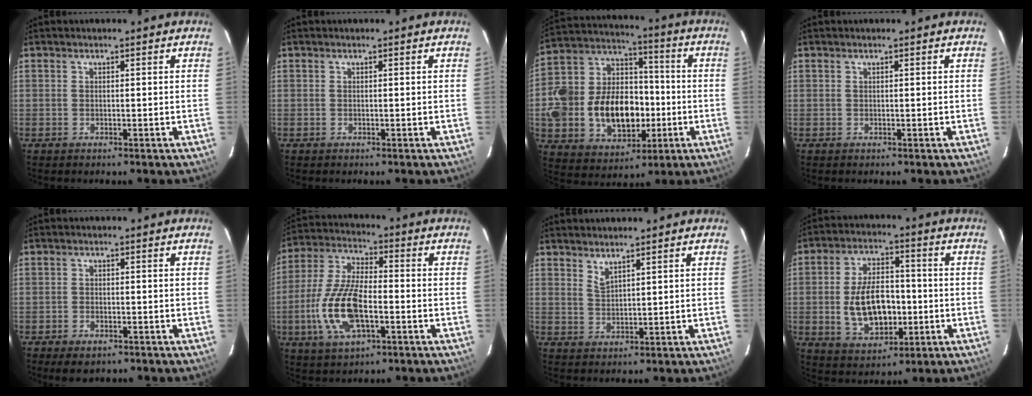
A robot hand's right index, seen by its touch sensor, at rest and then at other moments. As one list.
[{"total": 0.0}, {"total": 21.0, "force": [-3.8, 15.2, 14.0], "torque": [-0.316, 0.033, -0.045]}, {"total": 0.0}, {"total": 3.5, "force": [-2.2, 1.8, 2.1], "torque": [-0.051, -0.010, -0.032]}, {"total": 14.8, "force": [-4.2, 6.2, 12.8], "torque": [-0.279, -0.003, -0.080]}, {"total": 2.2, "force": [1.9, 0.2, 0.9], "torque": [-0.017, 0.000, 0.034]}, {"total": 12.7, "force": [-2.0, 7.3, 10.2], "torque": [-0.203, 0.009, -0.019]}]